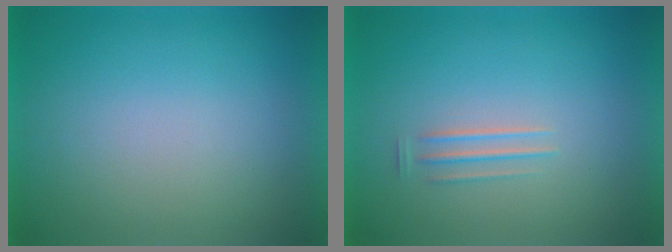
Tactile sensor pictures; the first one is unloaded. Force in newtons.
{"total": 1.5}